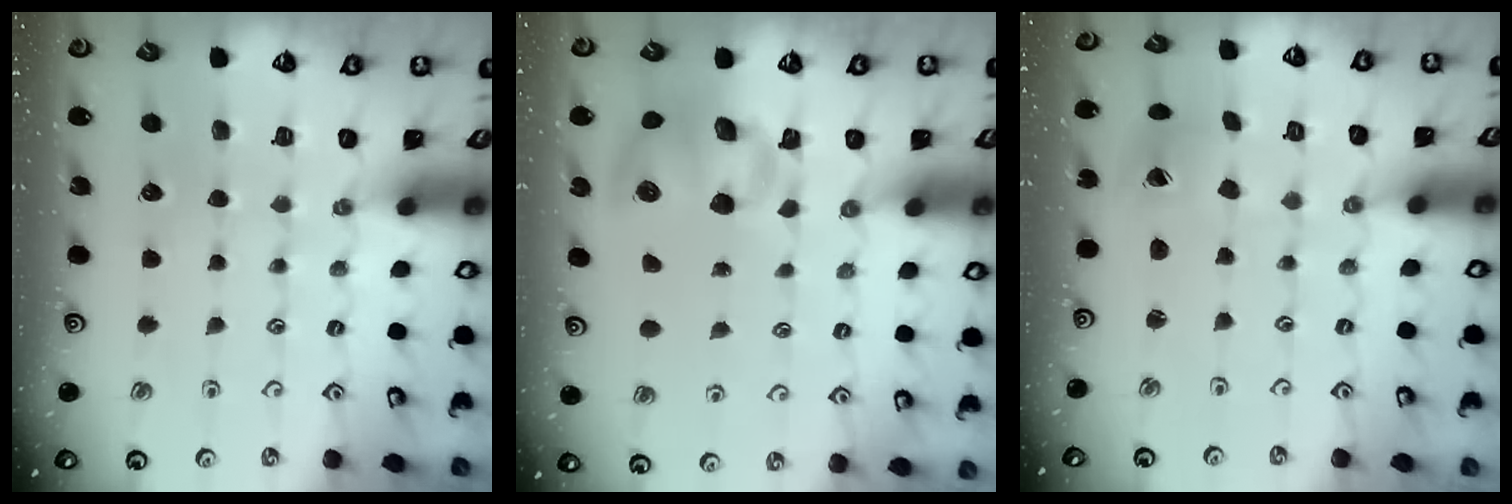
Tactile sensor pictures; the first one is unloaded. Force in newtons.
{"total": 10.0, "press": 9.8, "slide": 1.9}
{"total": 2.5, "press": 2.5, "slide": 0.3}